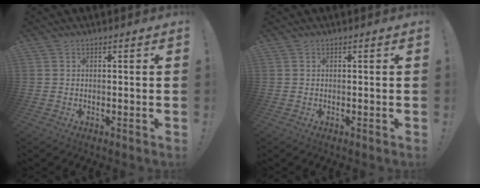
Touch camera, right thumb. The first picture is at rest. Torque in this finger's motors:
{"motor_torque": [0.00, 0.00, 0.00, 0.00, 0.00]}